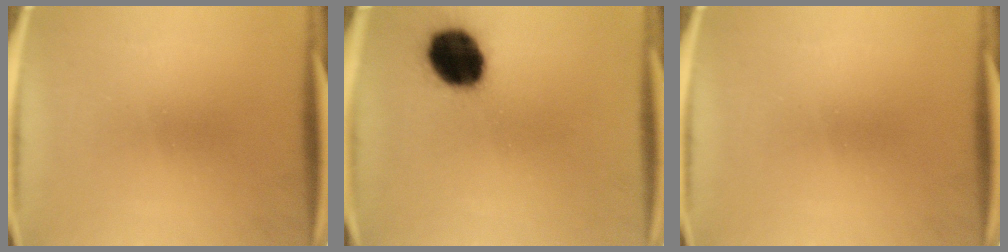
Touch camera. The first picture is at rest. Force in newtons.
{"total": 15.7}
{"total": 0.0}